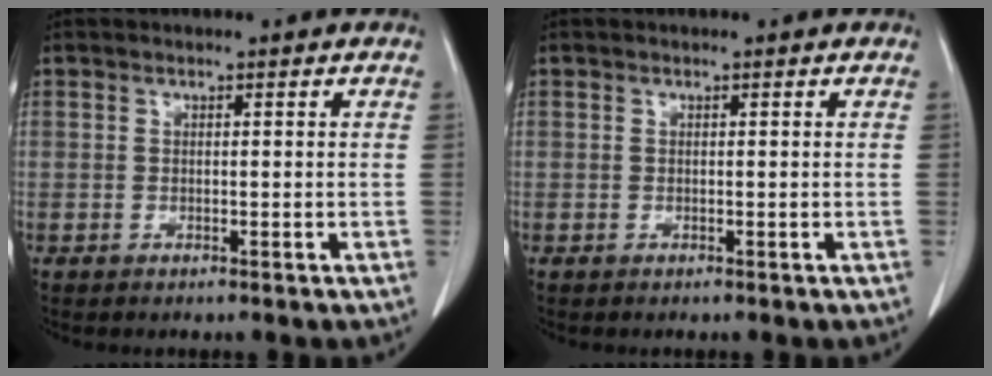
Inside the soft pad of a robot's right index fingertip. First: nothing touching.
{"total": 0.0}